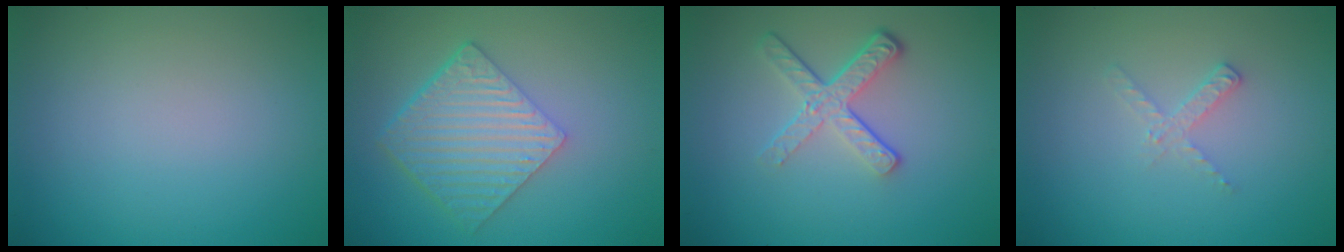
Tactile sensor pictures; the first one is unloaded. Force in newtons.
{"total": 6.2, "press": 4.3, "slide": 4.4}
{"total": 3.9, "press": 2.6, "slide": 2.9}
{"total": 1.4, "press": 1.4, "slide": 0.1}